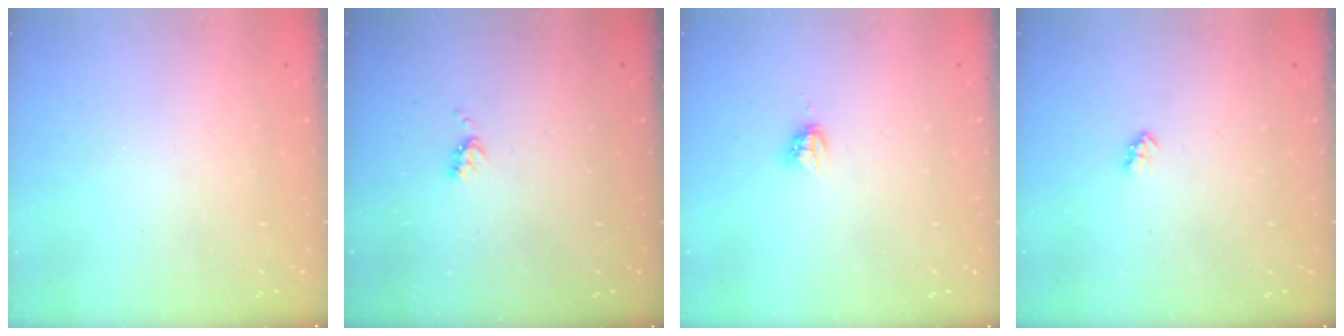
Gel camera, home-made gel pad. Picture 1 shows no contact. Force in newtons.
{"total": 3.9, "press": 3.8, "slide": 0.6}
{"total": 4.0, "press": 3.9, "slide": 0.7}
{"total": 2.0, "press": 2.0, "slide": 0.3}